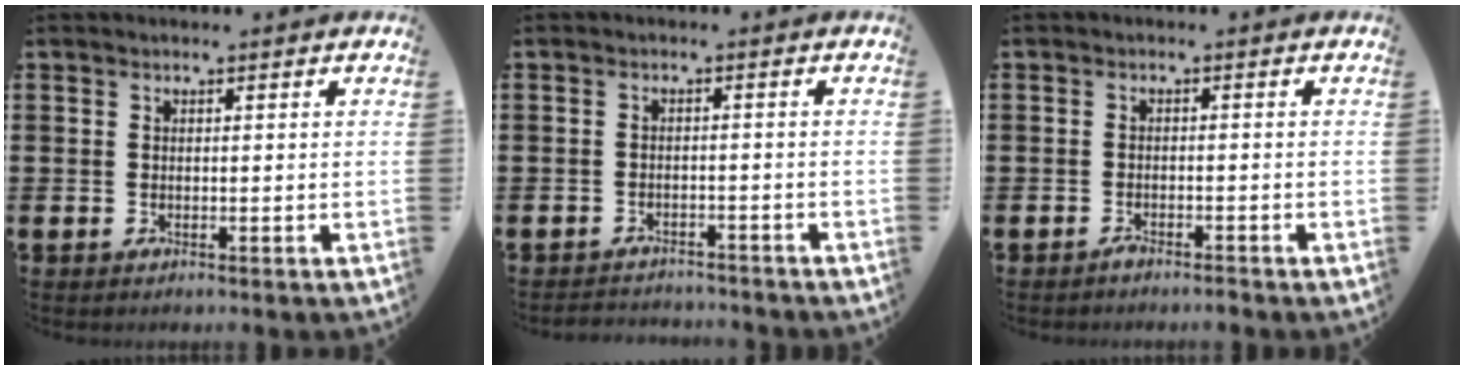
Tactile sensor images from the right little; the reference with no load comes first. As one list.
[{"total": 1.8, "force": [-1.8, 0.0, -0.2], "torque": [-0.003, 0.004, -0.040]}, {"total": 1.2, "force": [-1.1, 0.0, 0.4], "torque": [-0.010, -0.001, -0.022]}]